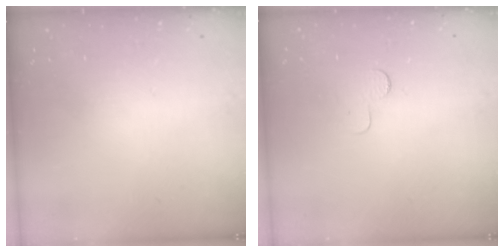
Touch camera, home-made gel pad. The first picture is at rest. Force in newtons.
{"total": 2.9, "press": 2.9, "slide": 0.3}